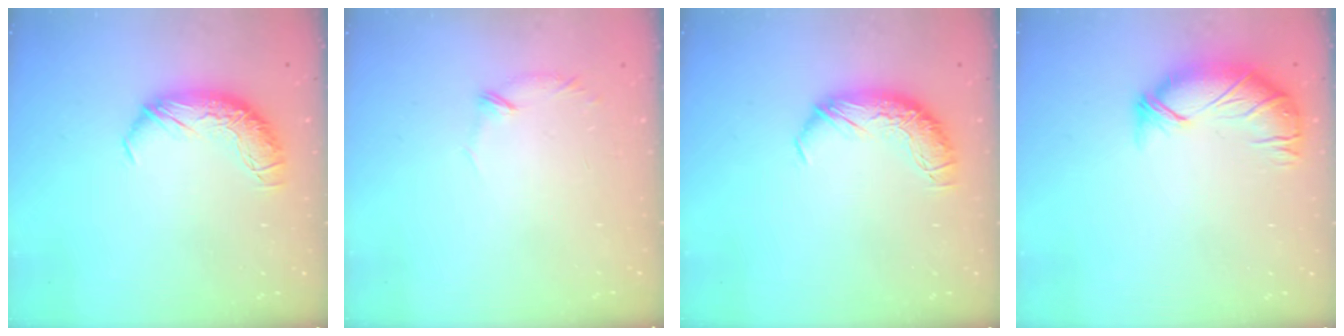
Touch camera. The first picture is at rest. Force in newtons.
{"total": 6.2, "press": 6.0, "slide": 1.5}
{"total": 0.0}
{"total": 3.6, "press": 2.8, "slide": 2.2}